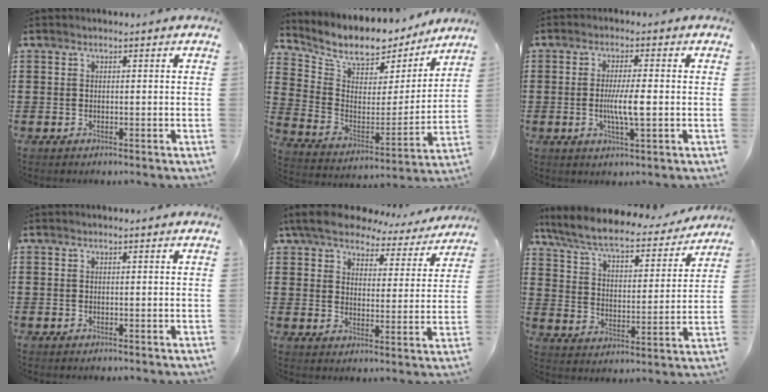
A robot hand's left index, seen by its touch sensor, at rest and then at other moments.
{"total": 7.3, "force": [6.3, 3.2, 1.7], "torque": [-0.061, -0.052, 0.104]}
{"total": 5.3, "force": [-0.4, 0.7, 5.3], "torque": [-0.098, -0.002, -0.013]}
{"total": 0.0}
{"total": 6.5, "force": [5.8, 1.9, 2.1], "torque": [-0.062, -0.027, 0.100]}
{"total": 7.4, "force": [6.5, 1.1, 3.3], "torque": [-0.091, -0.037, 0.111]}